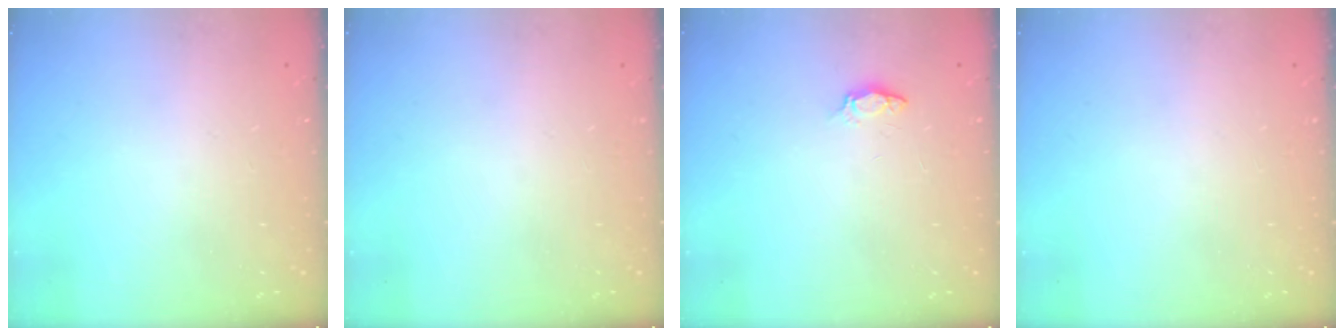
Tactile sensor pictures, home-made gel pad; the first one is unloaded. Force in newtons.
{"total": 0.0}
{"total": 3.7, "press": 3.6, "slide": 0.6}
{"total": 0.0}